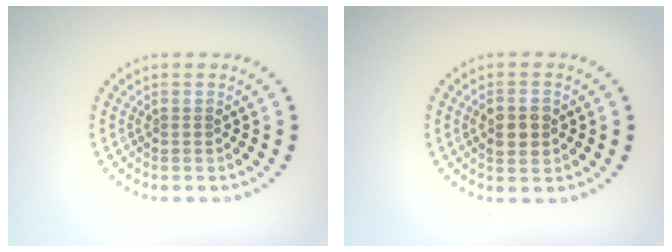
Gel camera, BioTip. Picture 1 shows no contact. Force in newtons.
{"total": 3.0, "press": 3.0, "slide": 0.2}